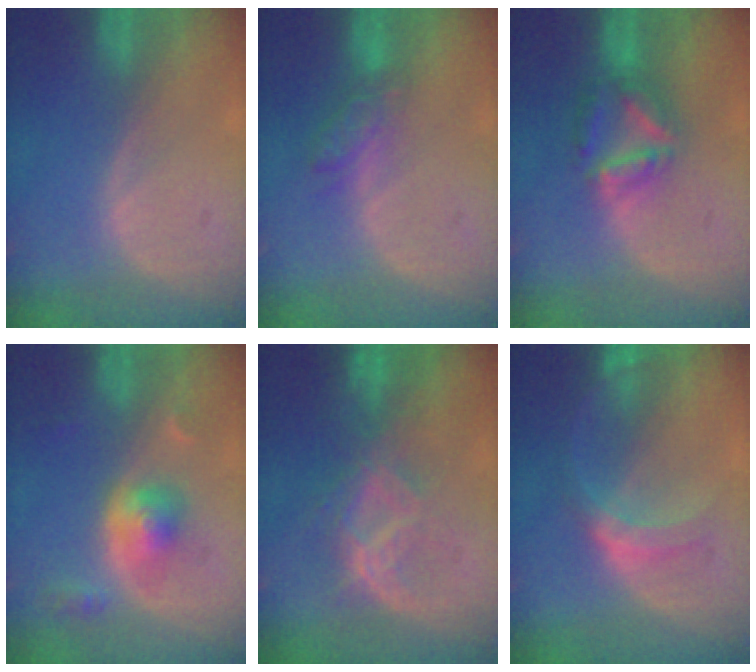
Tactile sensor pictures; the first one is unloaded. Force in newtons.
{"total": 4.4, "press": 4.0, "slide": 1.8}
{"total": 6.6, "press": 6.3, "slide": 2.2}
{"total": 5.2, "press": 4.8, "slide": 2.0}
{"total": 7.0, "press": 6.8, "slide": 1.7}
{"total": 5.2, "press": 4.8, "slide": 1.8}